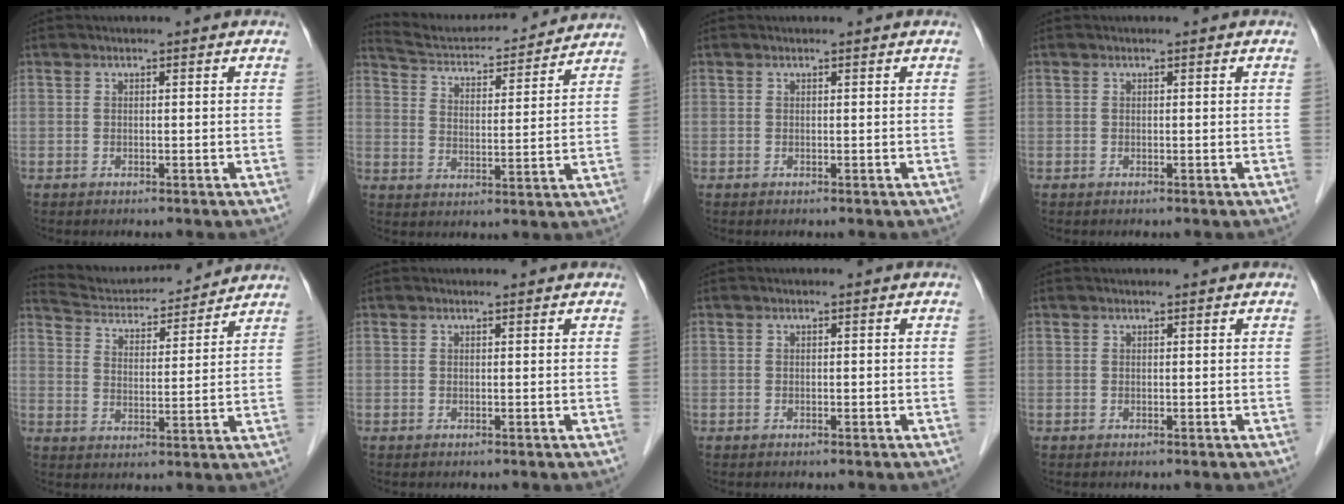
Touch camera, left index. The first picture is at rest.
{"total": 15.8, "force": [15.3, 2.3, 3.5], "torque": [-0.053, 0.010, 0.221]}
{"total": 0.6, "force": [0.6, 0.0, 0.1], "torque": [-0.004, 0.005, 0.005]}
{"total": 0.0}
{"total": 12.8, "force": [12.5, 1.8, 2.2], "torque": [-0.037, 0.011, 0.191]}
{"total": 1.8, "force": [1.7, 0.4, 0.6], "torque": [-0.014, 0.013, 0.017]}
{"total": 0.0}
{"total": 1.4, "force": [1.4, 0.1, 0.4], "torque": [-0.009, 0.014, 0.016]}